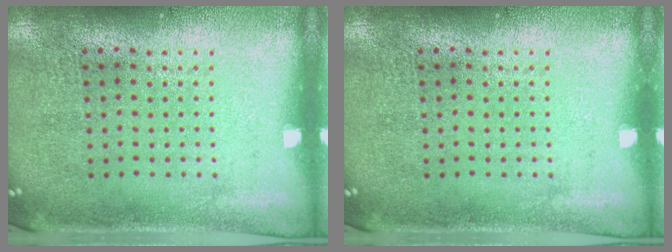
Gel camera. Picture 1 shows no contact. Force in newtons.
{"total": 0.0}